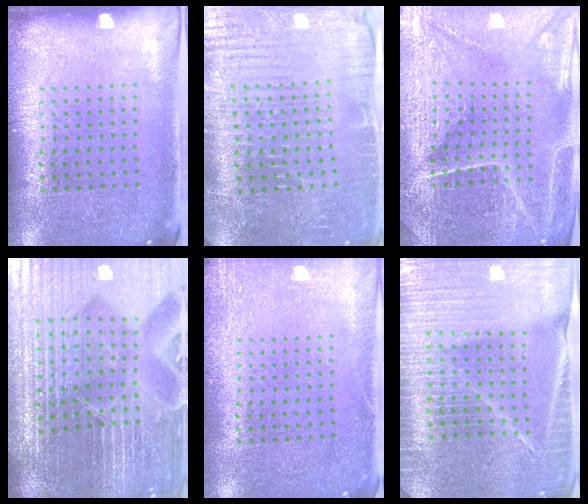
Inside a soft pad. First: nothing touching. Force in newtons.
{"total": 4.0, "press": 3.9, "slide": 1.0}
{"total": 4.6, "press": 4.4, "slide": 1.2}
{"total": 7.2, "press": 6.3, "slide": 3.4}
{"total": 2.1, "press": 2.1, "slide": 0.3}
{"total": 4.6, "press": 4.2, "slide": 1.8}